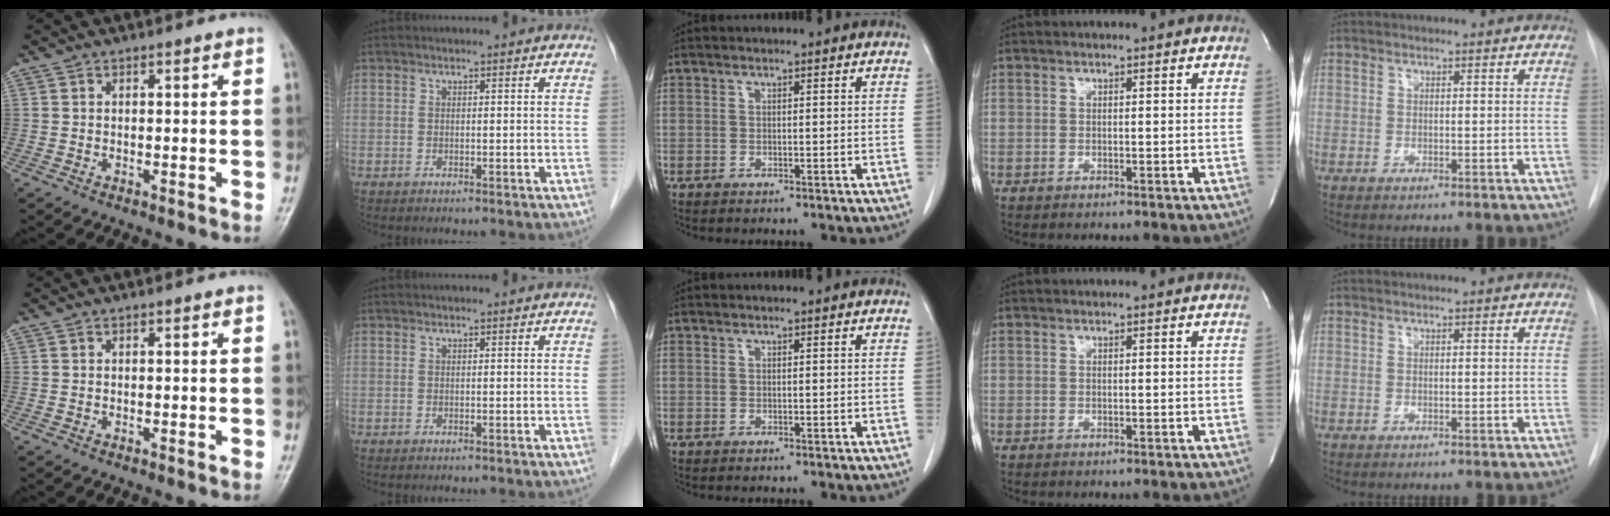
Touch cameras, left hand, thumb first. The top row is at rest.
{}